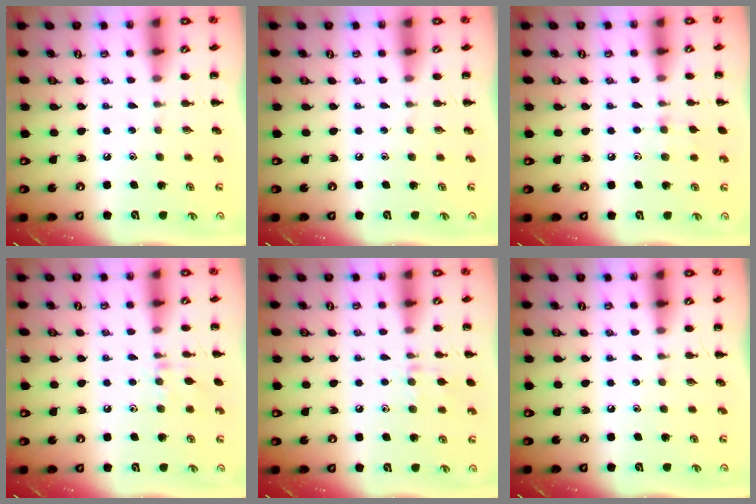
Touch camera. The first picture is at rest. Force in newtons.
{"total": 0.0}
{"total": 5.5, "press": 5.2, "slide": 1.7}
{"total": 6.7, "press": 6.5, "slide": 1.5}
{"total": 7.8, "press": 7.5, "slide": 2.2}
{"total": 0.0}